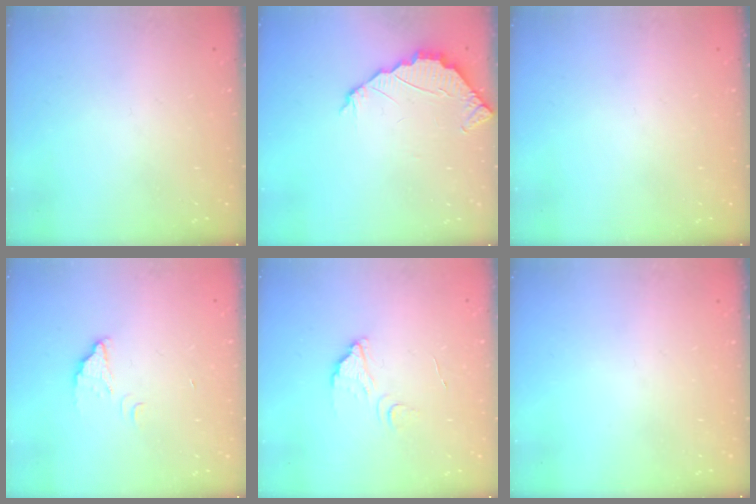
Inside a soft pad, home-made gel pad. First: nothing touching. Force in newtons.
{"total": 2.4, "press": 2.4, "slide": 0.2}
{"total": 0.0}
{"total": 2.1, "press": 2.1, "slide": 0.1}
{"total": 3.6, "press": 3.6, "slide": 0.3}
{"total": 0.0}